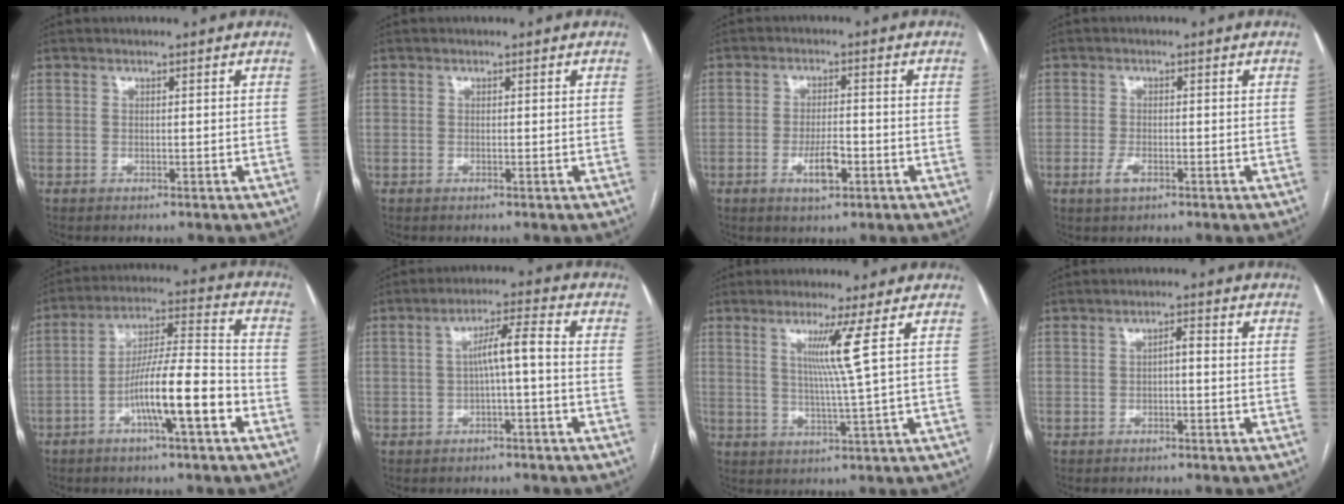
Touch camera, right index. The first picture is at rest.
{"total": 0.0}
{"total": 4.7, "force": [-1.9, 1.4, 4.1], "torque": [-0.077, 0.000, -0.029]}
{"total": 2.3, "force": [-1.1, 1.0, 1.8], "torque": [-0.039, 0.000, -0.017]}
{"total": 12.5, "force": [-5.1, 1.1, 11.3], "torque": [-0.197, 0.013, -0.086]}
{"total": 5.2, "force": [-0.6, 0.3, 5.2], "torque": [-0.085, 0.023, -0.007]}
{"total": 5.7, "force": [1.9, -2.3, 4.9], "torque": [-0.094, -0.014, 0.041]}
{"total": 1.7, "force": [-0.3, 0.5, 1.6], "torque": [-0.023, 0.006, -0.006]}